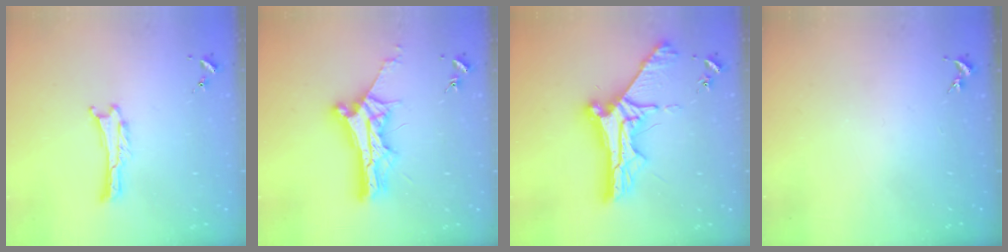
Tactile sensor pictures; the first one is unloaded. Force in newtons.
{"total": 9.2, "press": 9.2, "slide": 0.4}
{"total": 11.2, "press": 11.2, "slide": 0.8}
{"total": 0.0}